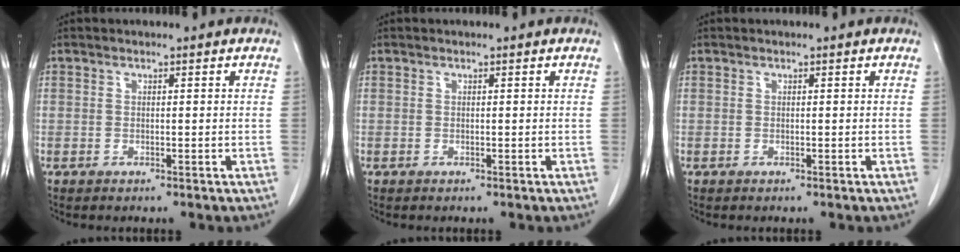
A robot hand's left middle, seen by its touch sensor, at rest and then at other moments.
{"total": 0.0}
{"total": 0.0}